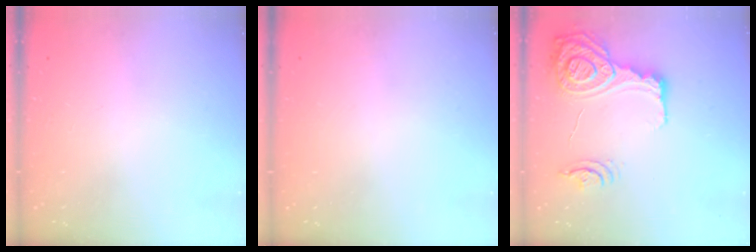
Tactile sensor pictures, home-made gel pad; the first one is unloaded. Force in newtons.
{"total": 0.0}
{"total": 16.0, "press": 15.9, "slide": 1.2}